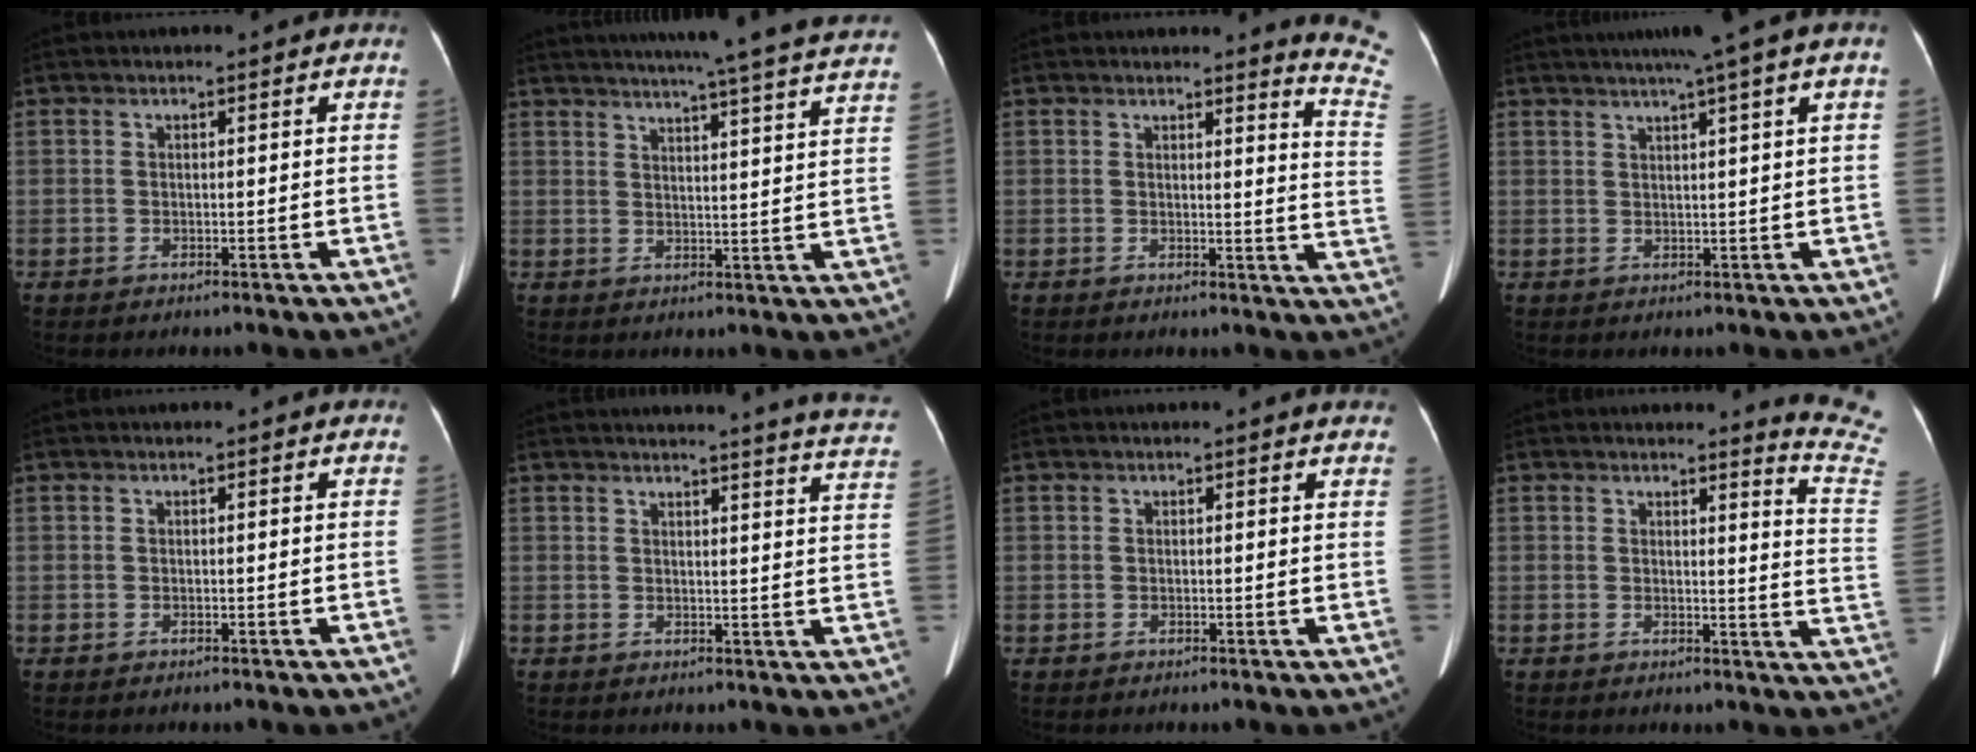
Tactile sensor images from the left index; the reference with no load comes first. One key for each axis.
{"total": 25.5, "fx": 23.2, "fy": -0.6, "fz": 10.5, "tx": -0.162, "ty": -0.037, "tz": 0.278}
{"total": 8.3, "fx": 8.1, "fy": -1.2, "fz": 1.1, "tx": -0.008, "ty": -0.112, "tz": 0.060}
{"total": 7.2, "fx": 4.6, "fy": -1.1, "fz": 5.5, "tx": -0.079, "ty": 0.026, "tz": 0.061}
{"total": 0.0}
{"total": 13.2, "fx": 12.8, "fy": -0.8, "fz": 3.2, "tx": -0.028, "ty": -0.088, "tz": 0.115}
{"total": 4.9, "fx": 4.7, "fy": 0.7, "fz": 1.2, "tx": -0.005, "ty": -0.007, "tz": 0.026}
{"total": 9.4, "fx": 9.2, "fy": -1.5, "fz": 0.8, "tx": -0.005, "ty": -0.125, "tz": 0.074}